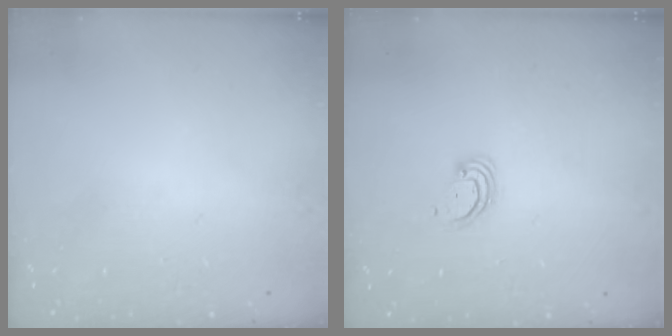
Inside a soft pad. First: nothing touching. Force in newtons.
{"total": 3.1, "press": 3.0, "slide": 0.3}